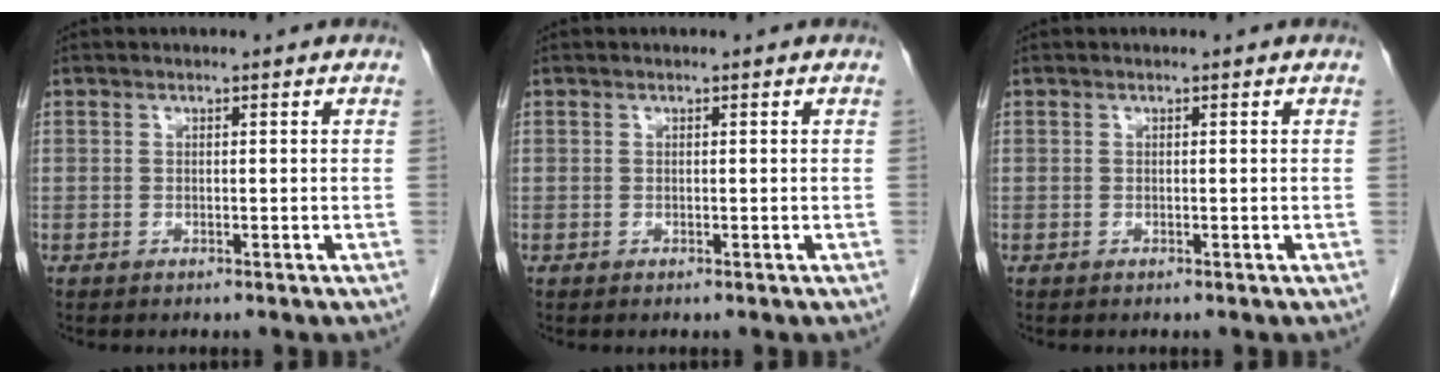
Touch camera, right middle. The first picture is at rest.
{"total": 0.0}
{"total": 0.0}